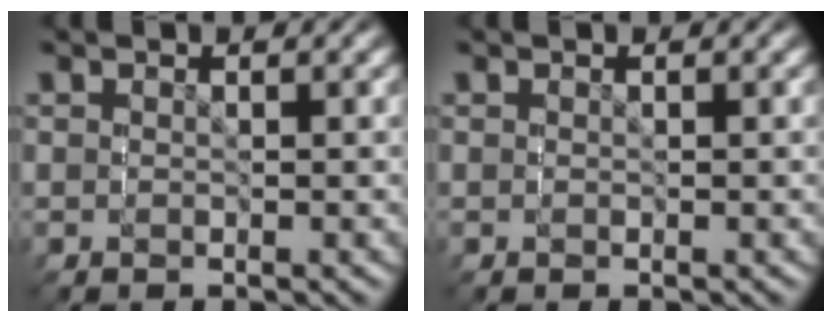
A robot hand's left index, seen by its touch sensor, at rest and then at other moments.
{"total": 0.0}